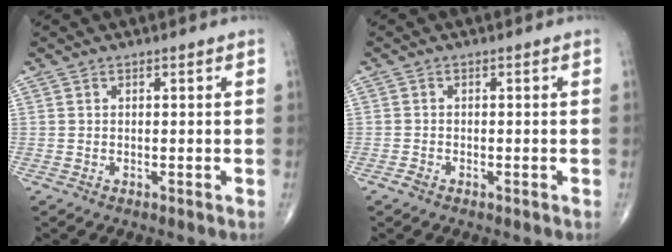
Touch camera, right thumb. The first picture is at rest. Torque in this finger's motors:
{"motor_torque": [0.35, 0.15, 0.01, -0.32, -0.03]}